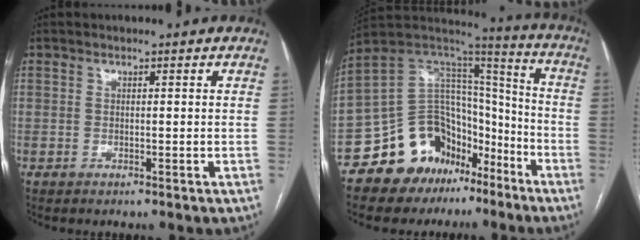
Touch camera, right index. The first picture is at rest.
{"total": 17.3, "force": [-11.0, 11.2, 7.2], "torque": [-0.106, 0.094, -0.180]}